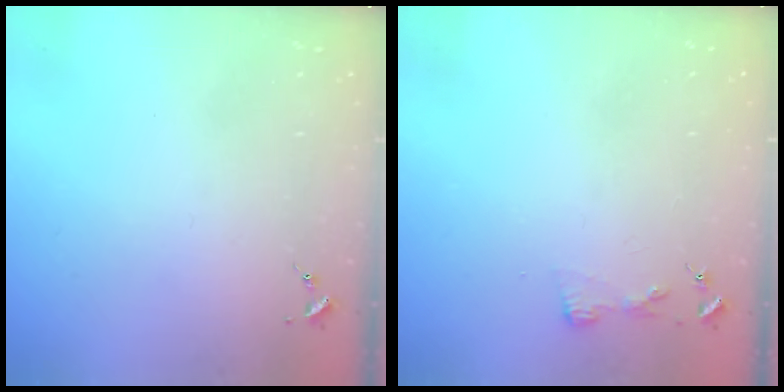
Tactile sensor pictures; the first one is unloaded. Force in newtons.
{"total": 3.1, "press": 3.1, "slide": 0.4}